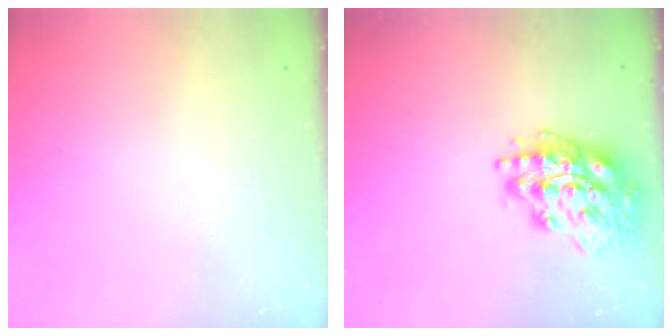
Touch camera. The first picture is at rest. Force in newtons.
{"total": 17.5, "press": 17.5, "slide": 0.9}